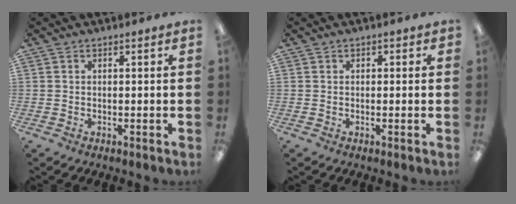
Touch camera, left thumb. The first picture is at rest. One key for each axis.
{"total": 0.7, "fx": -0.1, "fy": 0.7, "fz": 0.1, "tx": -0.001, "ty": 0.004, "tz": -0.003}